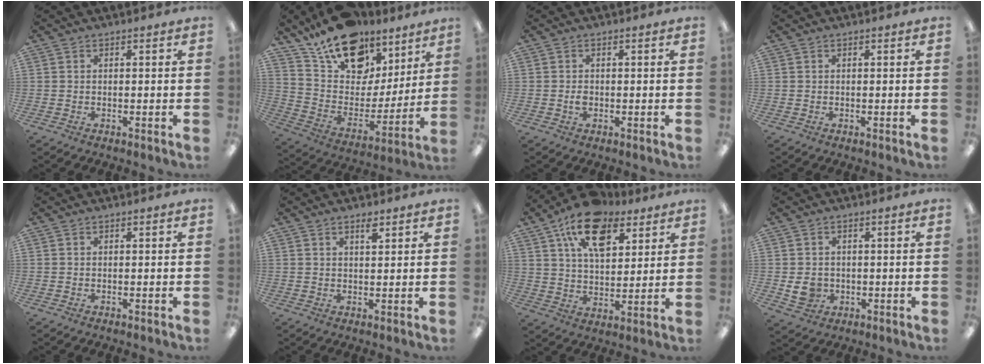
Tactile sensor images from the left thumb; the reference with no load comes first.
{"total": 18.7, "force": [13.5, 10.5, 7.5], "torque": [-0.137, -0.087, 0.246]}
{"total": 1.3, "force": [-0.2, 0.9, 1.0], "torque": [-0.019, 0.001, -0.004]}
{"total": 0.0}
{"total": 0.0}
{"total": 2.2, "force": [1.8, 0.5, 1.3], "torque": [-0.022, -0.004, 0.030]}
{"total": 16.3, "force": [10.0, 8.8, 9.4], "torque": [-0.159, -0.039, 0.180]}
{"total": 4.4, "force": [-0.4, 3.9, 2.0], "torque": [-0.028, -0.001, -0.007]}